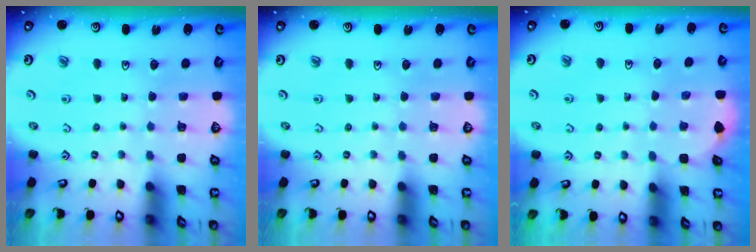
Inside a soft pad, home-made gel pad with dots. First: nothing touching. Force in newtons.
{"total": 0.0}
{"total": 2.1, "press": 2.1, "slide": 0.2}